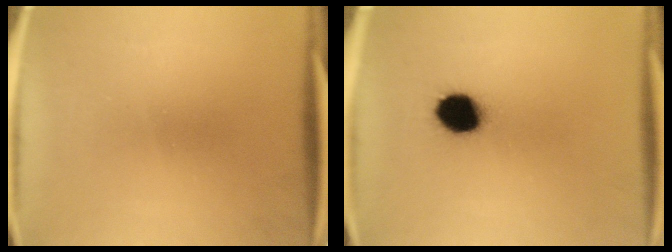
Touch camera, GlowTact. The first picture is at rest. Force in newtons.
{"total": 9.3}